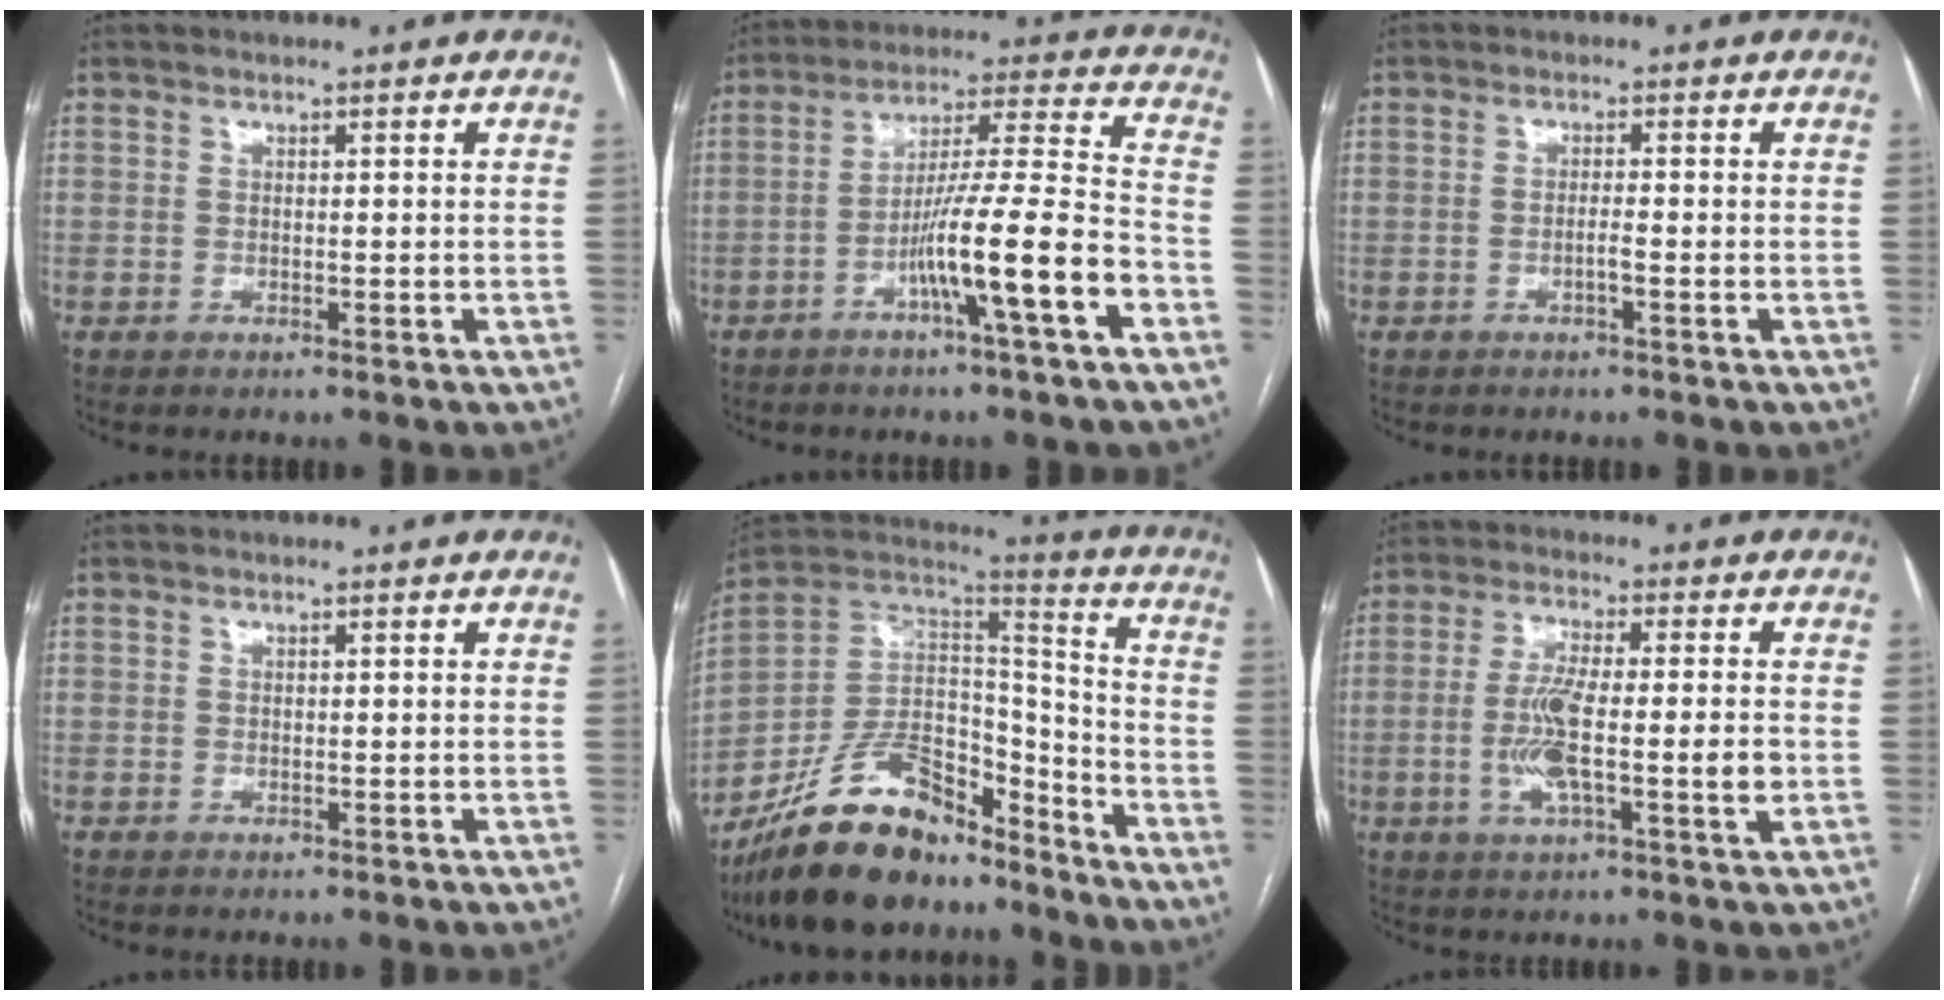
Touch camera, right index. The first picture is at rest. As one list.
[{"total": 13.1, "force": [-5.8, -0.8, 11.7], "torque": [-0.202, 0.008, -0.098]}, {"total": 1.5, "force": [-0.7, -0.1, 1.3], "torque": [-0.024, 0.001, -0.014]}, {"total": 0.0}, {"total": 20.7, "force": [-16.5, 7.7, 9.9], "torque": [-0.200, 0.029, -0.297]}, {"total": 9.7, "force": [-1.6, 1.1, 9.5], "torque": [-0.182, 0.001, -0.031]}]